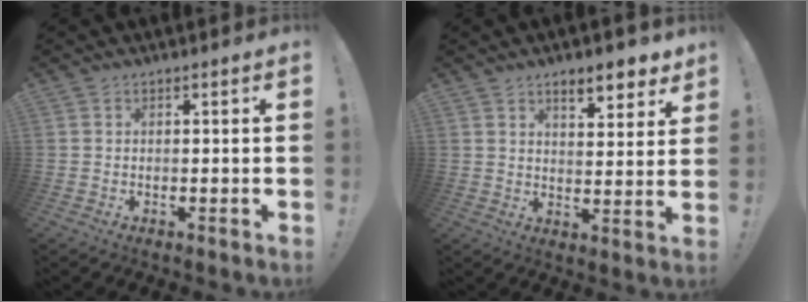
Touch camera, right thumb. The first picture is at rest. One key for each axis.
{"total": 8.1, "fx": 5.8, "fy": 2.8, "fz": 5.0, "tx": -0.053, "ty": -0.038, "tz": 0.098}